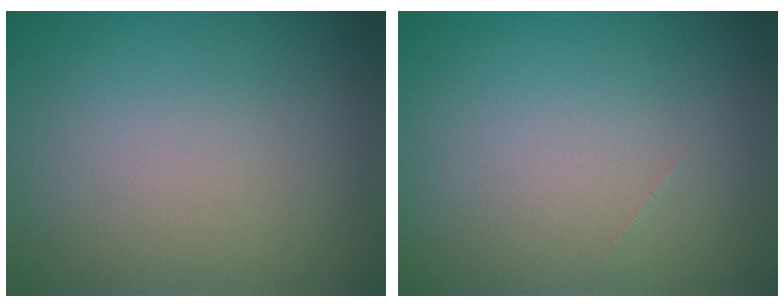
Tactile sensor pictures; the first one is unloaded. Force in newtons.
{"total": 0.0}